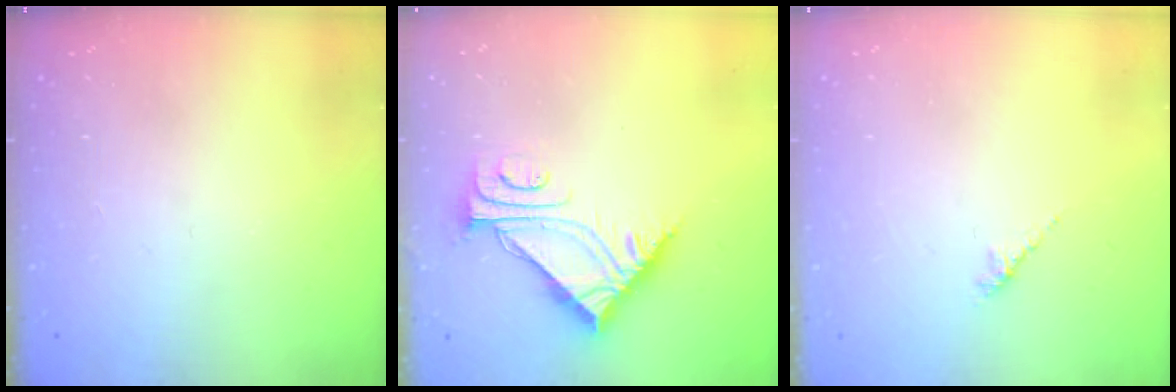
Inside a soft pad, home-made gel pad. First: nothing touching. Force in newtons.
{"total": 7.7, "press": 7.7, "slide": 0.4}
{"total": 2.6, "press": 2.4, "slide": 0.7}